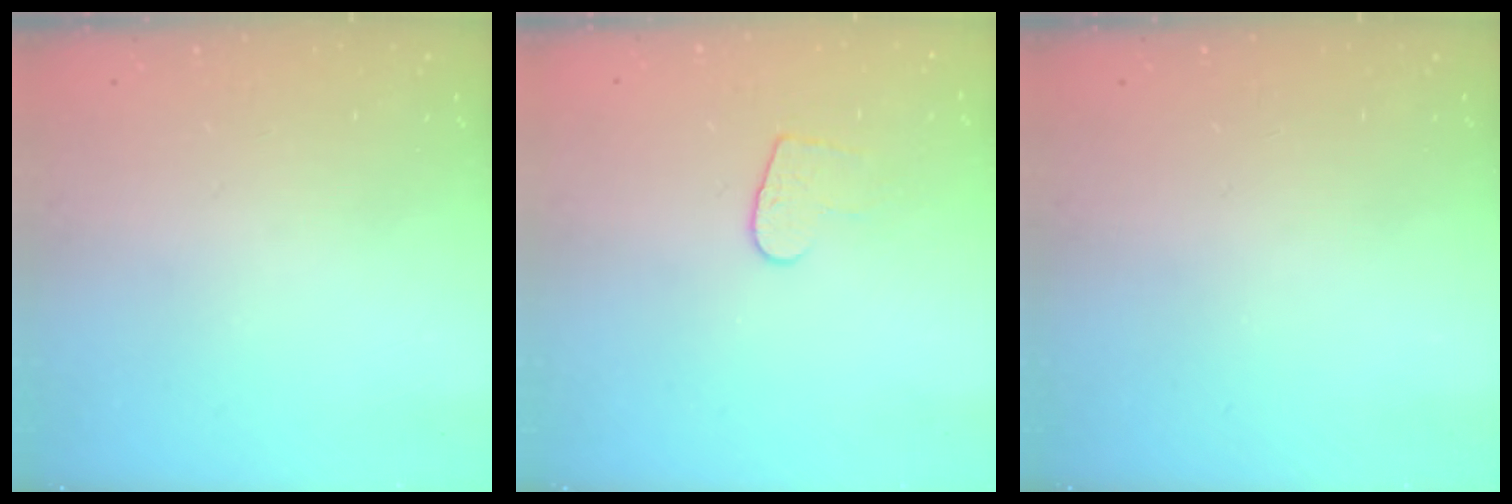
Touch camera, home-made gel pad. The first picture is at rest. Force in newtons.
{"total": 6.7, "press": 6.7, "slide": 0.4}
{"total": 0.0}